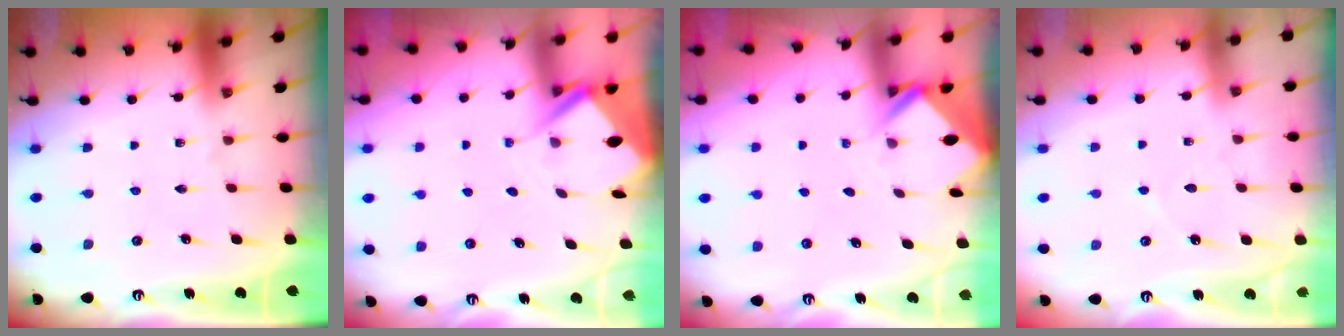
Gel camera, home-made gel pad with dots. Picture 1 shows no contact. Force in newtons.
{"total": 3.9, "press": 3.9, "slide": 0.3}
{"total": 2.6, "press": 2.6, "slide": 0.2}
{"total": 2.9, "press": 2.9, "slide": 0.3}